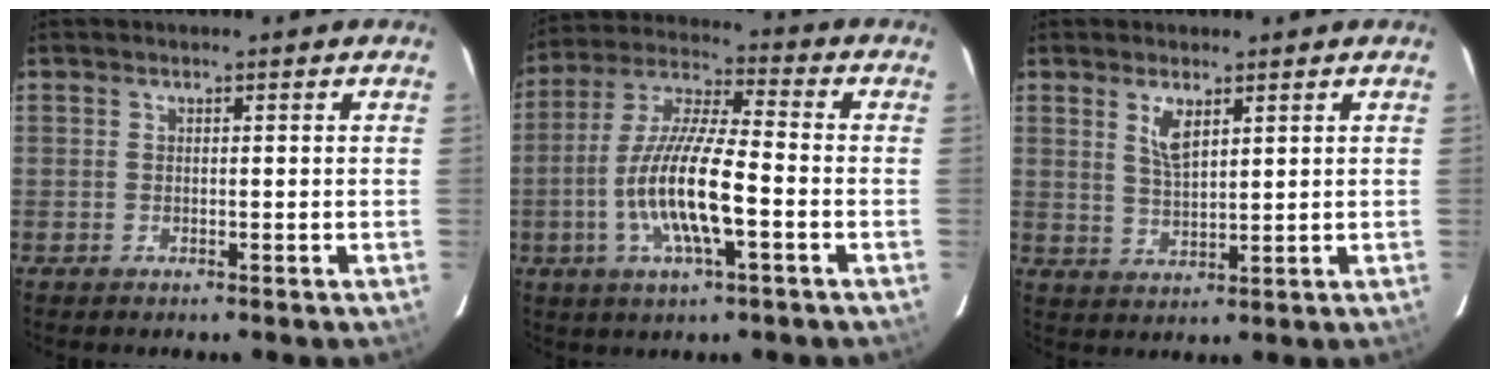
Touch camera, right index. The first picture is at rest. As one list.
[{"total": 14.3, "force": [-4.2, 2.8, 13.3], "torque": [-0.270, -0.006, -0.081]}, {"total": 4.3, "force": [2.3, 1.6, 3.3], "torque": [-0.061, -0.001, 0.046]}]